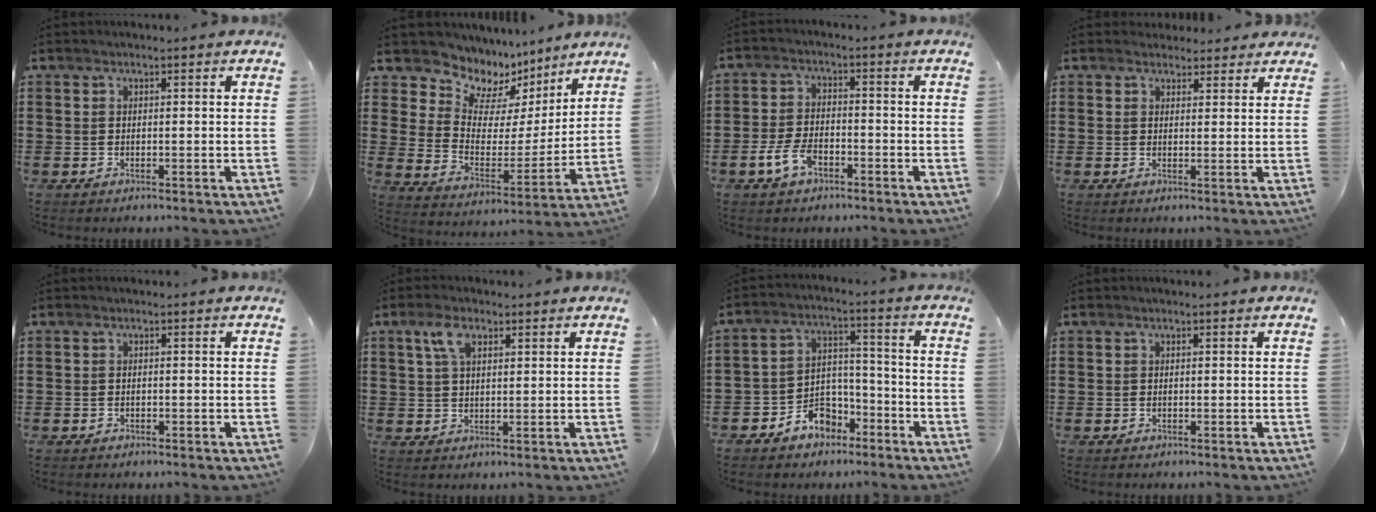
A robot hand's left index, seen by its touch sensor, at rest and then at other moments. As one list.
[{"total": 7.0, "force": [5.8, 3.8, 0.9], "torque": [-0.054, -0.054, 0.101]}, {"total": 5.2, "force": [-2.8, 2.6, 3.5], "torque": [-0.085, 0.003, -0.057]}, {"total": 2.7, "force": [2.4, 1.1, 0.2], "torque": [-0.002, -0.001, 0.044]}, {"total": 0.7, "force": [-0.6, 0.3, 0.1], "torque": [-0.005, 0.001, -0.014]}, {"total": 4.4, "force": [2.3, 1.9, 3.2], "torque": [-0.072, 0.009, 0.041]}, {"total": 5.7, "force": [-4.3, 3.6, 1.1], "torque": [-0.025, 0.019, -0.081]}, {"total": 0.0}]